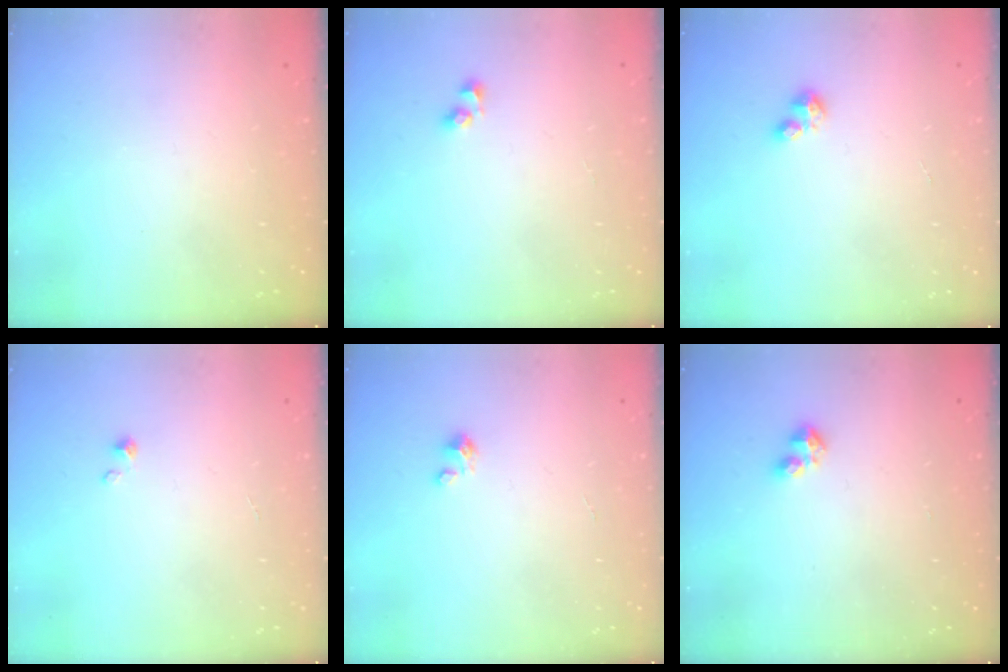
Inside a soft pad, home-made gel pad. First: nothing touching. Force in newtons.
{"total": 4.7, "press": 4.2, "slide": 2.2}
{"total": 2.3, "press": 2.3, "slide": 0.2}
{"total": 0.6, "press": 0.6, "slide": 0.1}
{"total": 1.8, "press": 1.8, "slide": 0.2}
{"total": 2.9, "press": 2.8, "slide": 0.6}